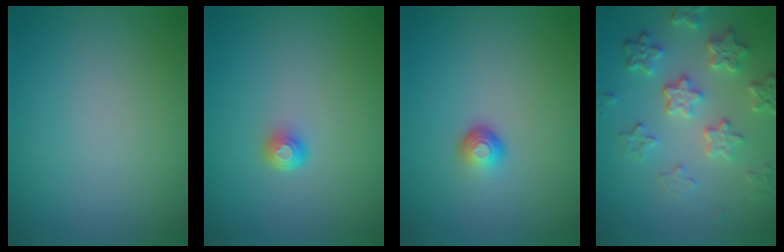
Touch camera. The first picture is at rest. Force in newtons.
{"total": 1.5, "press": 1.1, "slide": 1.1}
{"total": 1.8, "press": 1.1, "slide": 1.4}
{"total": 6.0, "press": 4.5, "slide": 4.0}